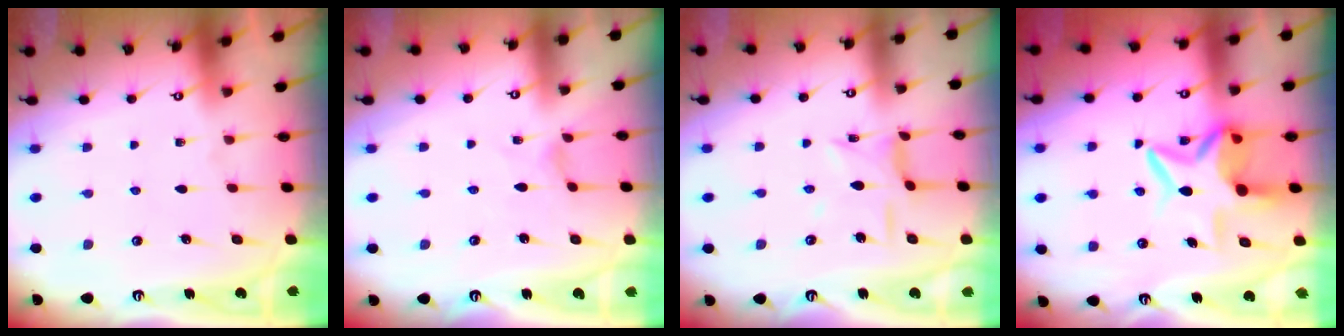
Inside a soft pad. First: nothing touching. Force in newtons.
{"total": 0.0}
{"total": 6.3, "press": 6.3, "slide": 0.6}
{"total": 9.7, "press": 9.7, "slide": 1.1}